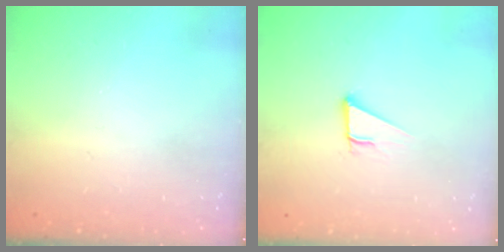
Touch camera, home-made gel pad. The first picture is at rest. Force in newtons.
{"total": 3.0, "press": 3.0, "slide": 0.1}